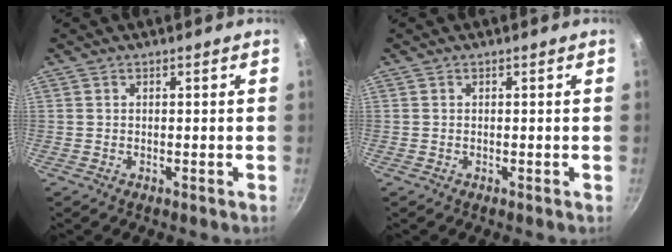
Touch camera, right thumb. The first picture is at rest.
{"total": 0.0}